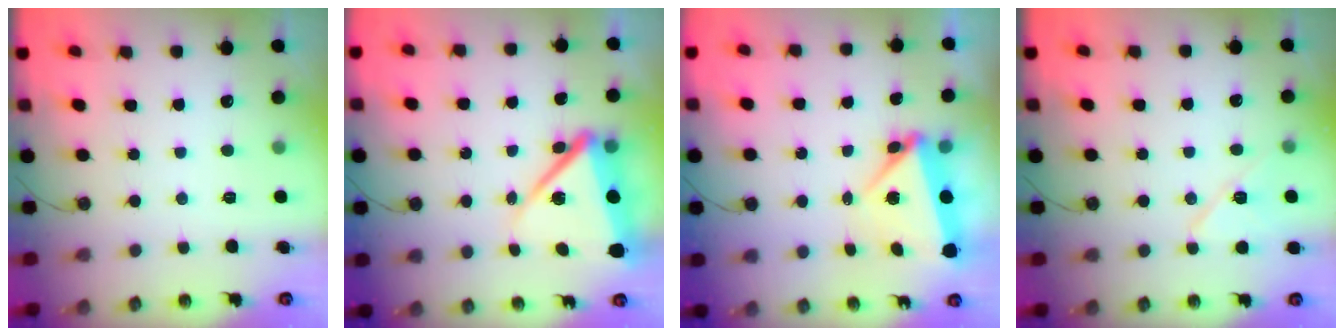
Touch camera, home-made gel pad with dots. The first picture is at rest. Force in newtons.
{"total": 12.6, "press": 12.6, "slide": 1.0}
{"total": 6.4, "press": 6.1, "slide": 1.8}
{"total": 9.5, "press": 9.3, "slide": 1.9}